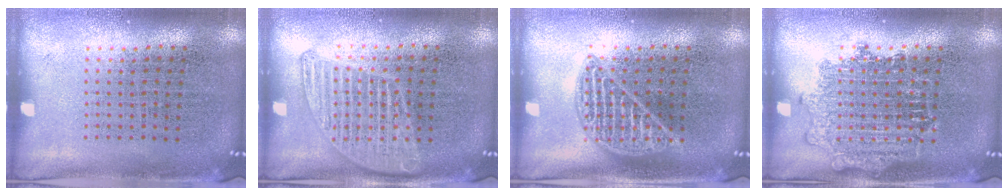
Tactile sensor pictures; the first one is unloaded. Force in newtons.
{"total": 1.3, "press": 1.3, "slide": 0.1}
{"total": 2.0, "press": 2.0, "slide": 0.2}
{"total": 2.4, "press": 2.4, "slide": 0.3}